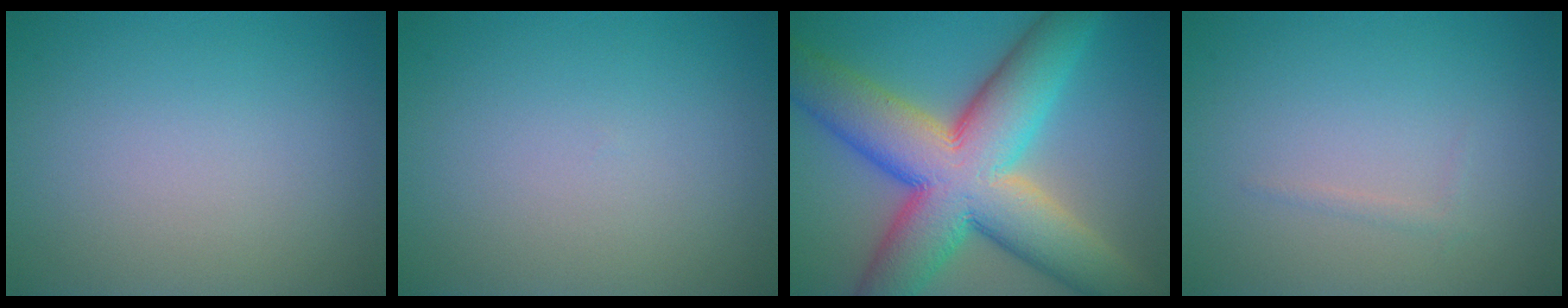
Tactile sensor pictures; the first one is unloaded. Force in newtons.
{"total": 0.0}
{"total": 15.0, "press": 15.0, "slide": 0.7}
{"total": 0.6, "press": 0.6, "slide": 0.1}